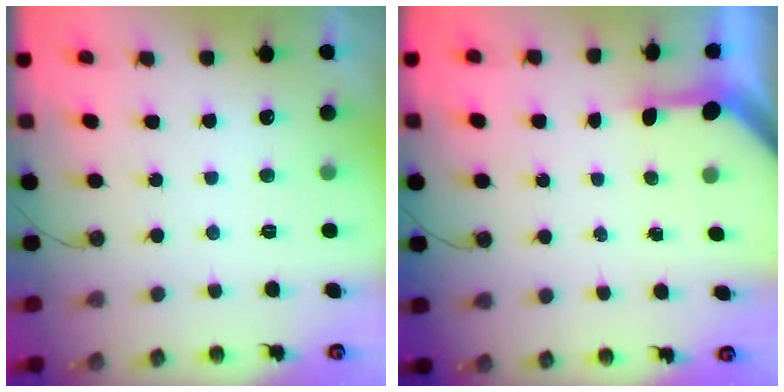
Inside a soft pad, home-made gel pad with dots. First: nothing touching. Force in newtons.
{"total": 3.3, "press": 3.2, "slide": 0.3}